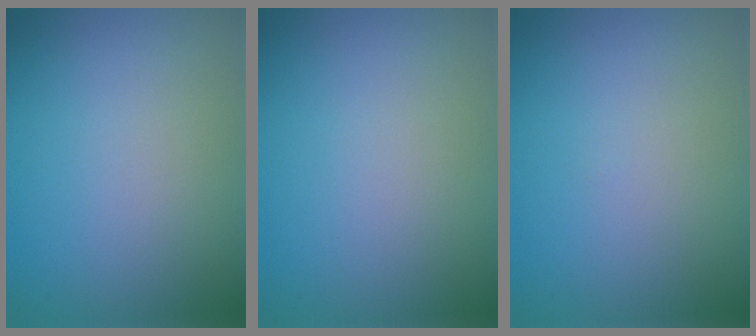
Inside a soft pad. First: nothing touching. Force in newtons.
{"total": 0.0}
{"total": 0.0}